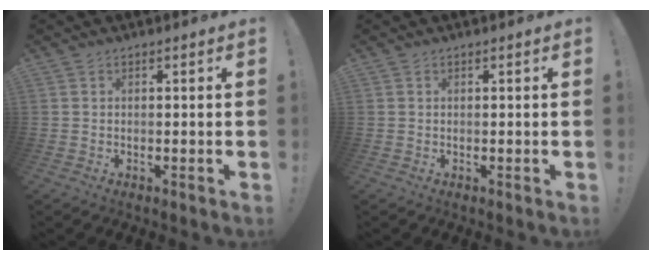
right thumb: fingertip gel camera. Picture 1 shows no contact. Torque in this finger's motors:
{"motor_torque": [-0.05, 0.09, -0.13, 0.13, 0.00]}